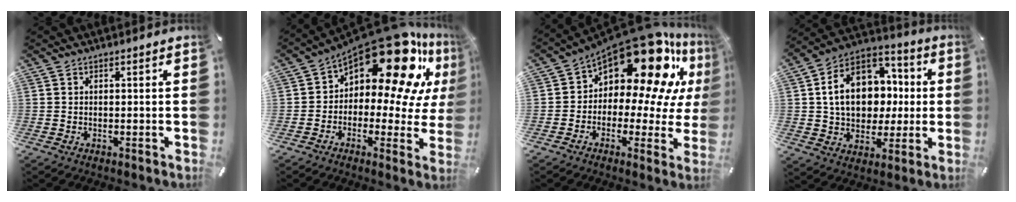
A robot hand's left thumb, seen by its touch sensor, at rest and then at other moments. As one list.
[{"total": 21.0, "force": [12.4, 9.4, 14.1], "torque": [-0.207, -0.098, 0.204]}, {"total": 18.8, "force": [11.4, 9.0, 11.9], "torque": [-0.193, -0.100, 0.190]}, {"total": 16.4, "force": [1.3, 13.2, 9.8], "torque": [-0.174, 0.006, 0.029]}]